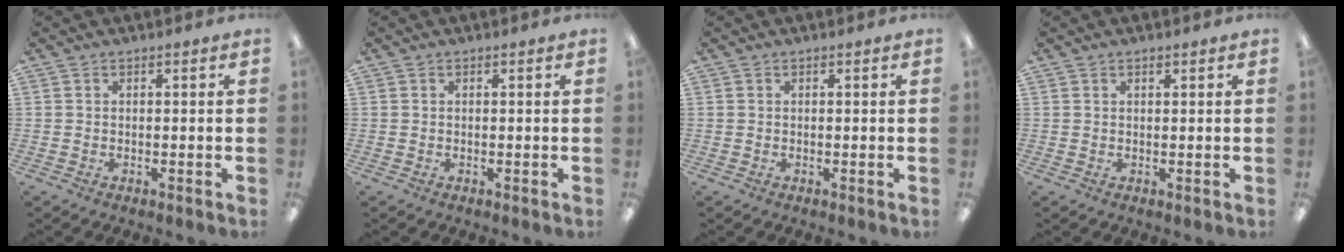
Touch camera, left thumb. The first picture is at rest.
{"total": 0.0}
{"total": 0.0}
{"total": 0.7, "force": [0.5, 0.3, 0.3], "torque": [-0.005, 0.001, 0.010]}